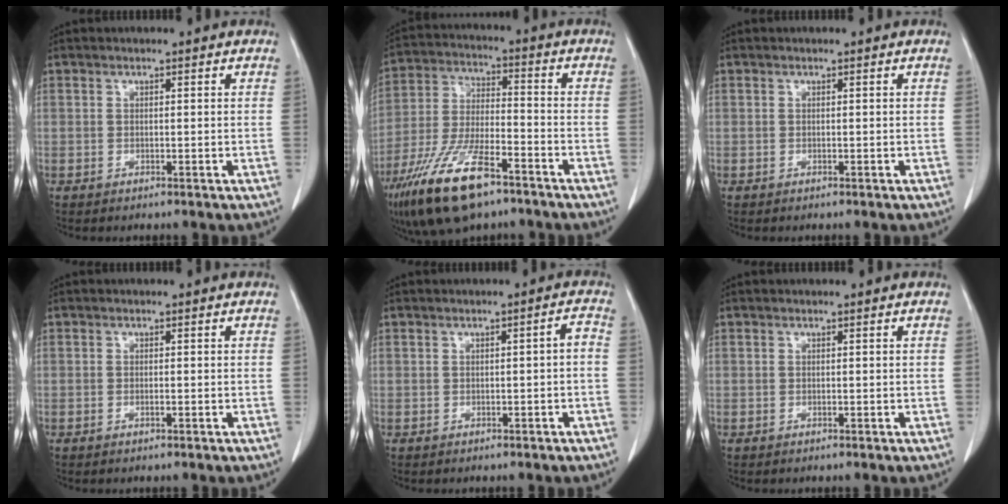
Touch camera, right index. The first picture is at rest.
{"total": 15.9, "force": [-10.1, 4.5, 11.4], "torque": [-0.241, -0.024, -0.187]}
{"total": 0.0}
{"total": 0.7, "force": [-0.3, 0.1, 0.7], "torque": [-0.013, 0.000, -0.006]}
{"total": 1.9, "force": [-0.7, 0.3, 1.8], "torque": [-0.019, 0.009, -0.011]}
{"total": 0.0}